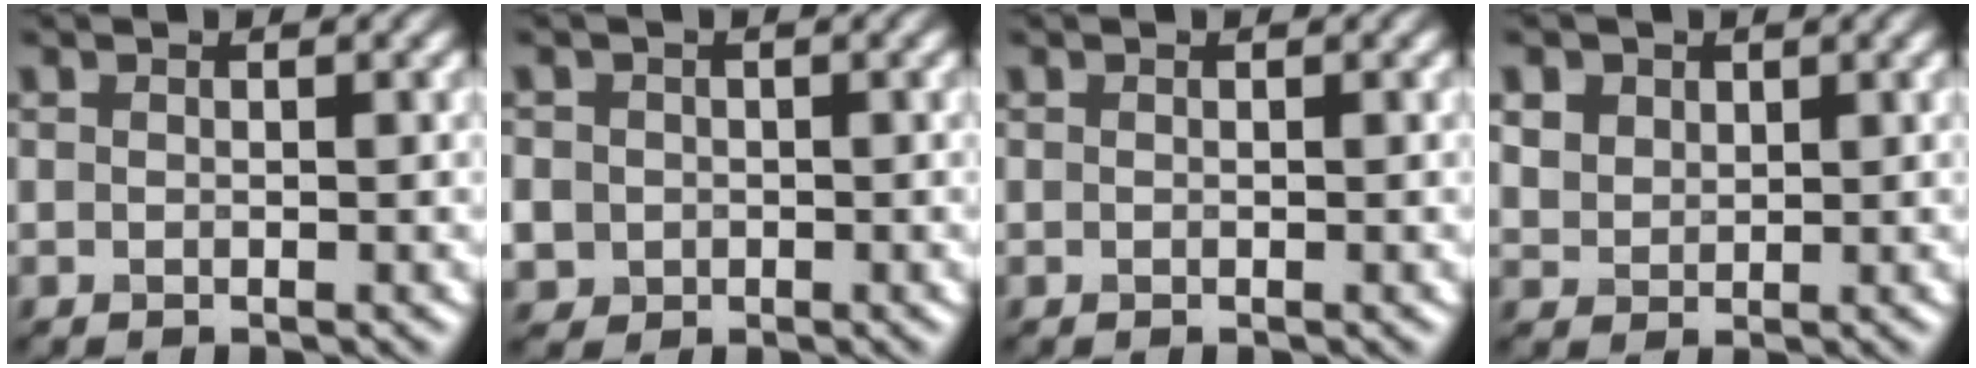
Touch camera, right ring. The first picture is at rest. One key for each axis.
{"total": 4.8, "fx": -0.8, "fy": 4.5, "fz": 1.5, "tx": -0.043, "ty": 0.005, "tz": -0.034}
{"total": 0.0}
{"total": 3.7, "fx": 2.1, "fy": 2.6, "fz": 1.6, "tx": -0.056, "ty": 0.007, "tz": 0.048}